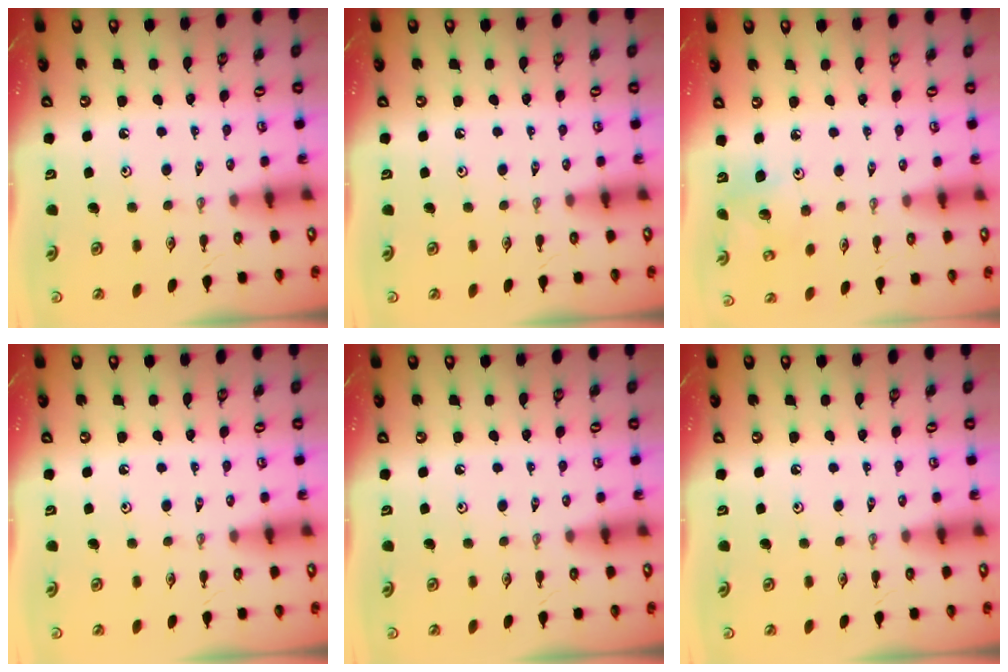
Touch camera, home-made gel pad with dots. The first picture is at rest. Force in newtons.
{"total": 0.0}
{"total": 5.3, "press": 5.3, "slide": 0.3}
{"total": 0.0}
{"total": 0.0}
{"total": 0.0}